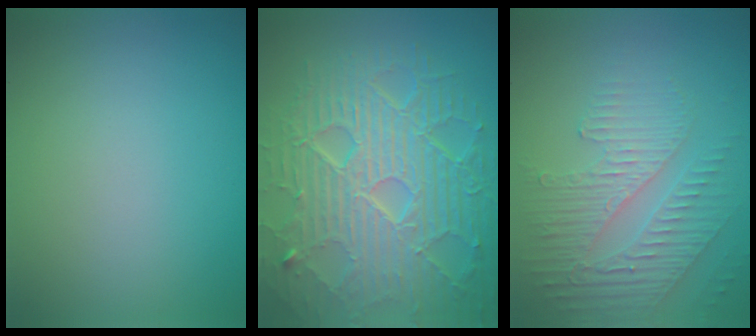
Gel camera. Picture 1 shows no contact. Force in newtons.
{"total": 10.2, "press": 6.6, "slide": 7.8}
{"total": 5.0, "press": 3.1, "slide": 3.9}